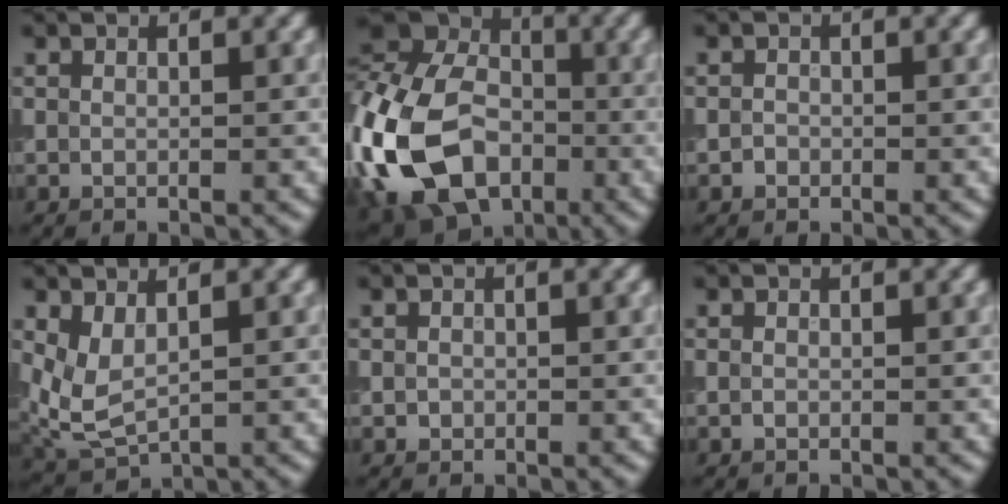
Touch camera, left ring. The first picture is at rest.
{"total": 16.8, "force": [-5.2, 11.7, 10.9], "torque": [-0.254, -0.005, -0.117]}
{"total": 0.7, "force": [-0.4, 0.6, 0.1], "torque": [0.003, -0.003, -0.012]}
{"total": 3.5, "force": [0.7, 2.0, 2.8], "torque": [-0.076, -0.008, 0.019]}
{"total": 0.7, "force": [-0.2, 0.6, 0.1], "torque": [0.000, -0.002, -0.006]}
{"total": 0.0}